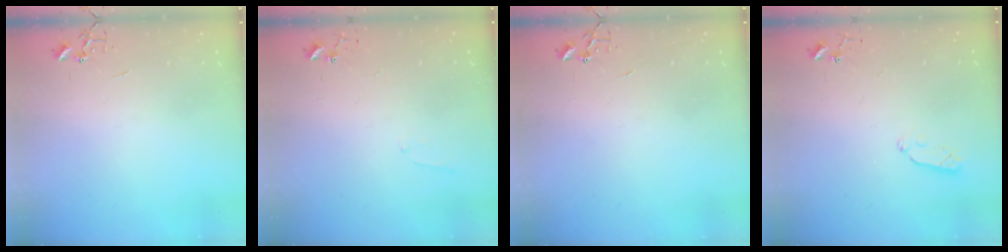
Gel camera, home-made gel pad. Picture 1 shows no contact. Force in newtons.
{"total": 5.1, "press": 5.1, "slide": 0.5}
{"total": 0.0}
{"total": 3.8, "press": 3.8, "slide": 0.6}